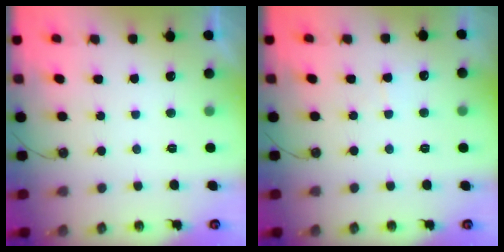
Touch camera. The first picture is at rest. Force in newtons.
{"total": 3.8, "press": 3.8, "slide": 0.3}